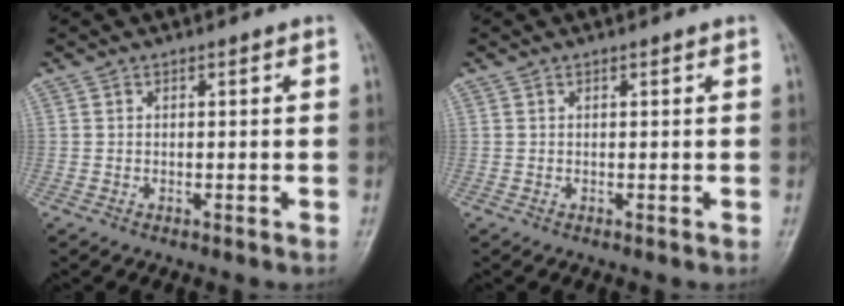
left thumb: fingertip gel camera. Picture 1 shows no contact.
{"total": 0.0}